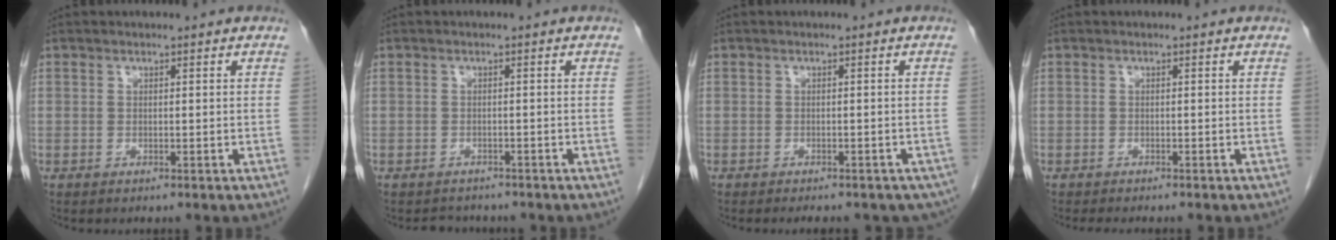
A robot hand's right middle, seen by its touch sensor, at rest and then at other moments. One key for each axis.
{"total": 2.7, "fx": -2.5, "fy": 1.1, "fz": -0.1, "tx": -0.004, "ty": -0.003, "tz": -0.035}
{"total": 10.0, "fx": -8.1, "fy": 4.1, "fz": 4.2, "tx": -0.065, "ty": -0.010, "tz": -0.081}
{"total": 3.8, "fx": -3.3, "fy": 0.7, "fz": 1.8, "tx": -0.023, "ty": -0.009, "tz": -0.041}